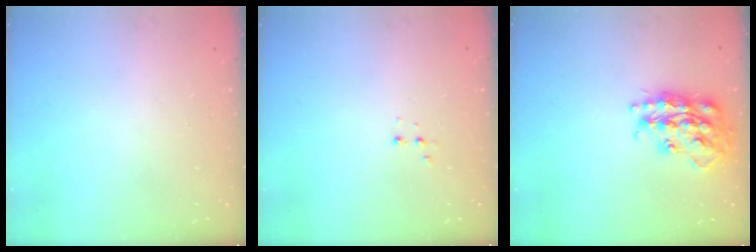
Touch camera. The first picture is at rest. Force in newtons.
{"total": 3.3, "press": 3.2, "slide": 0.7}
{"total": 19.5, "press": 19.4, "slide": 1.3}